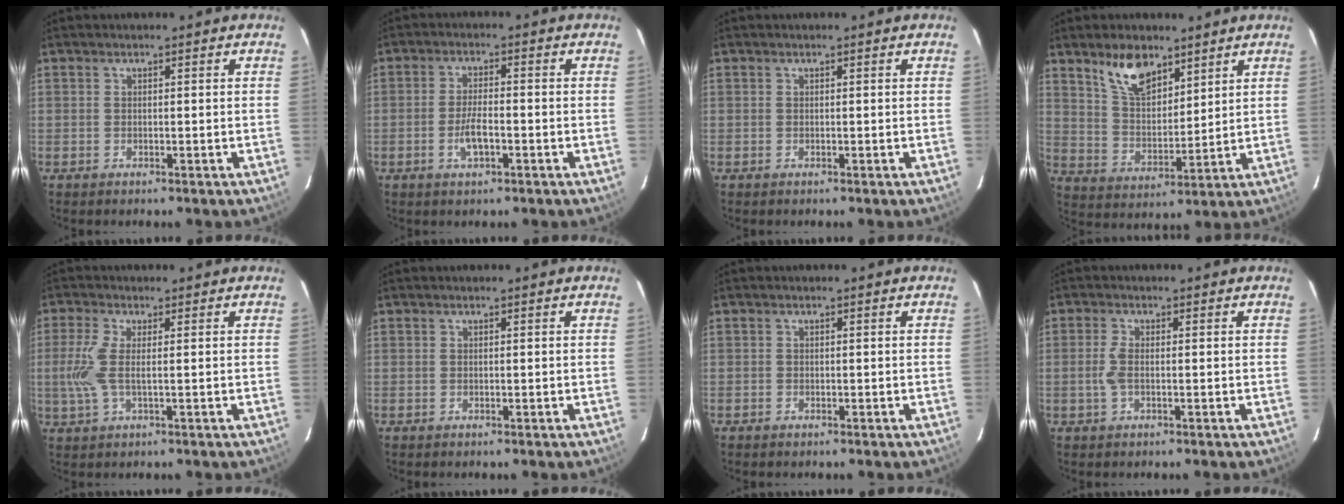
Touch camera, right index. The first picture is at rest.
{"total": 4.6, "force": [-1.9, 1.5, 3.9], "torque": [-0.079, -0.003, -0.032]}
{"total": 0.0}
{"total": 10.0, "force": [6.8, 4.8, 5.6], "torque": [-0.098, 0.007, 0.135]}
{"total": 5.8, "force": [0.1, 1.6, 5.6], "torque": [-0.131, 0.002, 0.001]}
{"total": 0.0}
{"total": 0.7, "force": [-0.6, 0.4, 0.0], "torque": [0.000, 0.001, -0.011]}
{"total": 3.0, "force": [-0.5, 1.0, 2.7], "torque": [-0.062, 0.000, -0.009]}